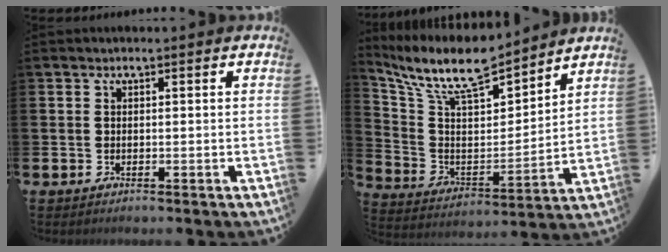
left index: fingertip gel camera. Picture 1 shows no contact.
{"total": 10.6, "force": [9.2, 2.7, 4.5], "torque": [-0.127, -0.062, 0.160]}